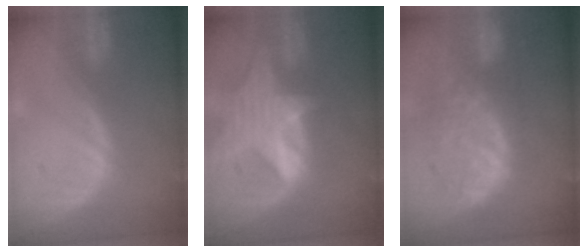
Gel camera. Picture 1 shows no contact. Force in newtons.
{"total": 8.0, "press": 7.3, "slide": 3.3}
{"total": 11.2, "press": 9.6, "slide": 5.9}